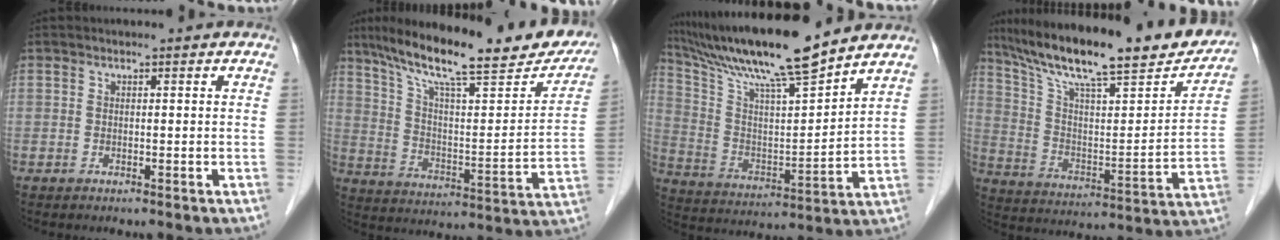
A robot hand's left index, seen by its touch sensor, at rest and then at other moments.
{"total": 27.1, "force": [21.3, 4.9, 16.0], "torque": [-0.252, 0.003, 0.302]}
{"total": 17.8, "force": [15.2, 0.1, 9.2], "torque": [-0.176, 0.007, 0.269]}
{"total": 26.4, "force": [21.5, 4.0, 14.8], "torque": [-0.246, -0.001, 0.320]}